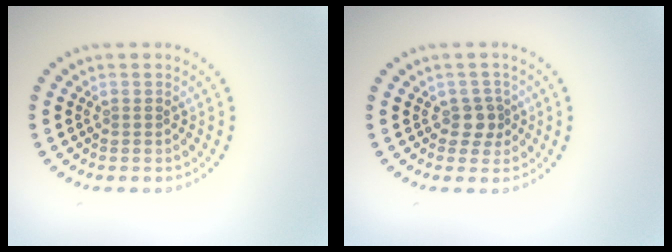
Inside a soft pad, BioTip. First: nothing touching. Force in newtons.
{"total": 1.8, "press": 1.4, "slide": 1.1}